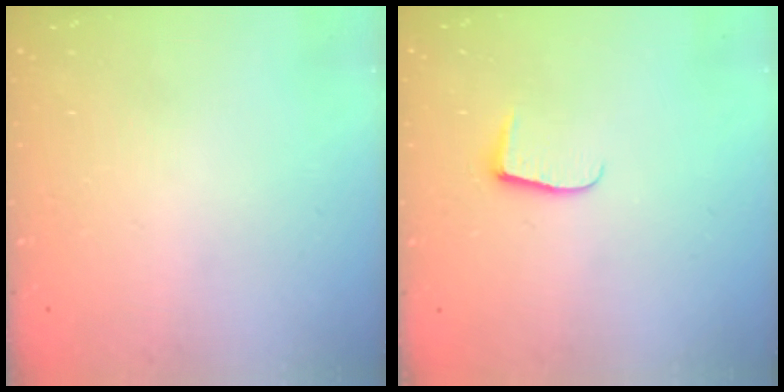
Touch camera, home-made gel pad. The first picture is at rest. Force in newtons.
{"total": 5.5, "press": 5.5, "slide": 0.5}